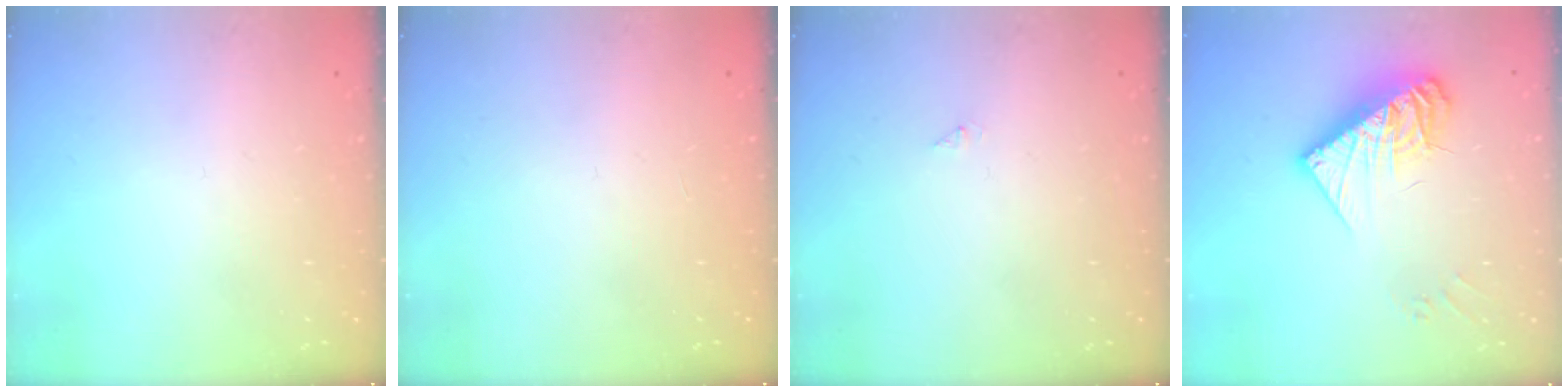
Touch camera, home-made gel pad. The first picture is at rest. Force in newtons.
{"total": 0.0}
{"total": 0.0}
{"total": 15.6, "press": 15.5, "slide": 1.9}